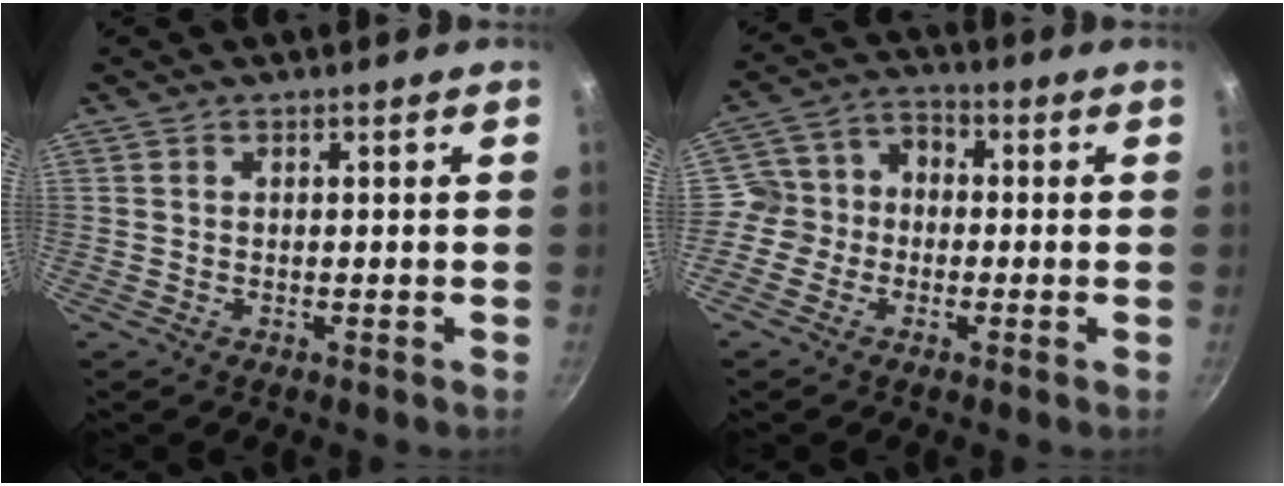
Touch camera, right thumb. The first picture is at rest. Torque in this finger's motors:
{"motor_torque": [0.12, -0.08, 0.05, 0.10, 0.04]}